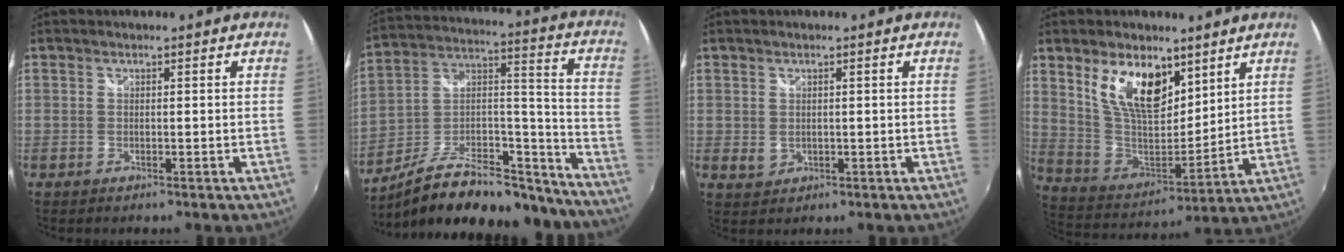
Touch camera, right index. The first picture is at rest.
{"total": 25.4, "force": [-20.5, 8.9, 12.2], "torque": [-0.194, 0.041, -0.294]}
{"total": 2.4, "force": [-0.1, 1.9, 1.5], "torque": [-0.028, -0.004, 0.004]}
{"total": 15.1, "force": [8.2, 7.6, 10.2], "torque": [-0.191, 0.002, 0.164]}